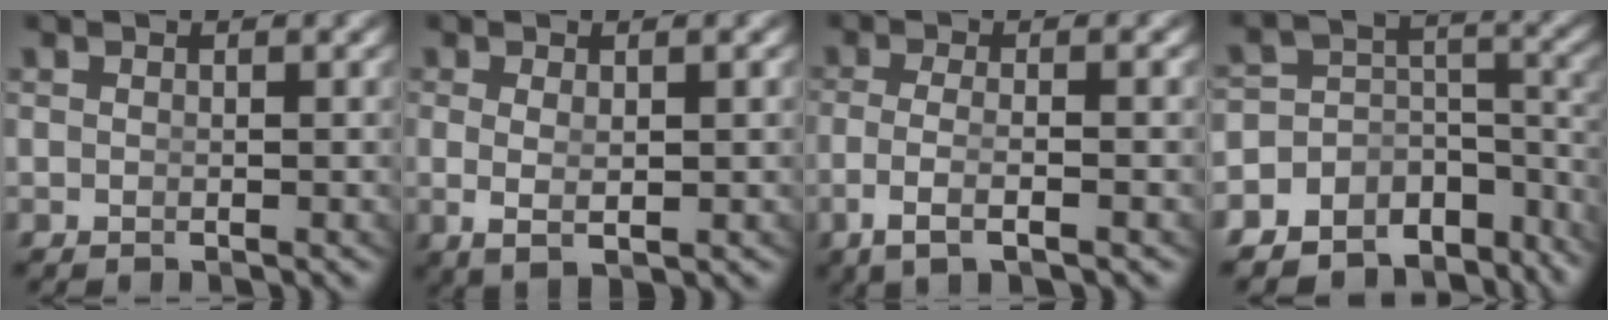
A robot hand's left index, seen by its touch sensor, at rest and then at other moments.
{"total": 2.6, "force": [-0.1, 0.6, 2.5], "torque": [-0.053, -0.017, 0.017]}
{"total": 3.8, "force": [-1.6, 0.7, 3.4], "torque": [-0.082, -0.018, -0.014]}
{"total": 14.1, "force": [-9.0, 9.6, 5.2], "torque": [-0.112, -0.047, -0.133]}